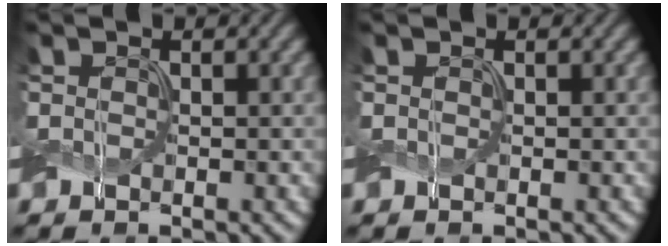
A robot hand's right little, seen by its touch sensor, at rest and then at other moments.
{"total": 0.0}